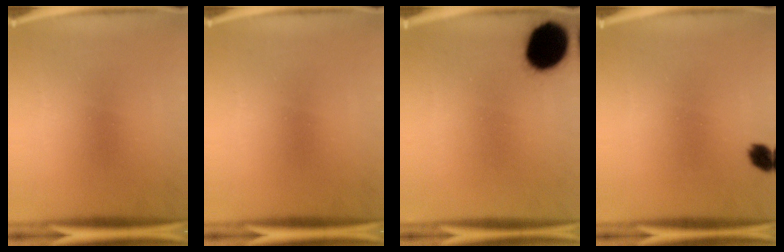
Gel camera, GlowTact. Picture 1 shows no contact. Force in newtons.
{"total": 0.0}
{"total": 16.8}
{"total": 2.9}